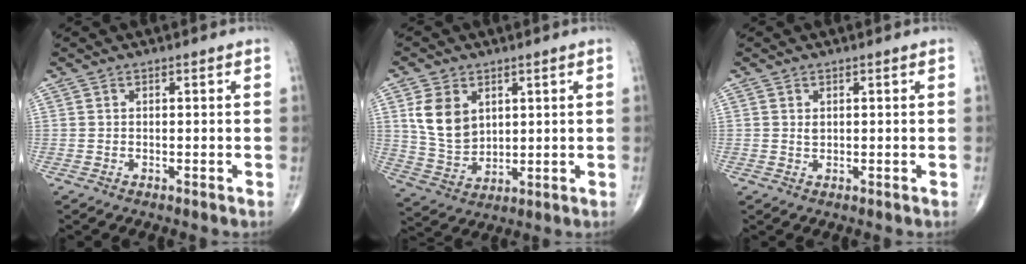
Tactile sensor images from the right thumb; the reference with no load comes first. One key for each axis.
{"total": 9.0, "fx": 3.1, "fy": 6.4, "fz": 5.6, "tx": -0.090, "ty": -0.014, "tz": 0.075}
{"total": 0.8, "fx": 0.3, "fy": 0.5, "fz": 0.5, "tx": -0.006, "ty": -0.002, "tz": 0.007}